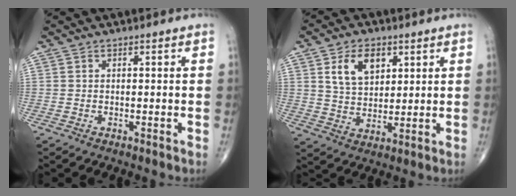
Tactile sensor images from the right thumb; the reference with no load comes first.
{"total": 9.0, "force": [3.7, 5.7, 5.8], "torque": [-0.080, -0.017, 0.071]}